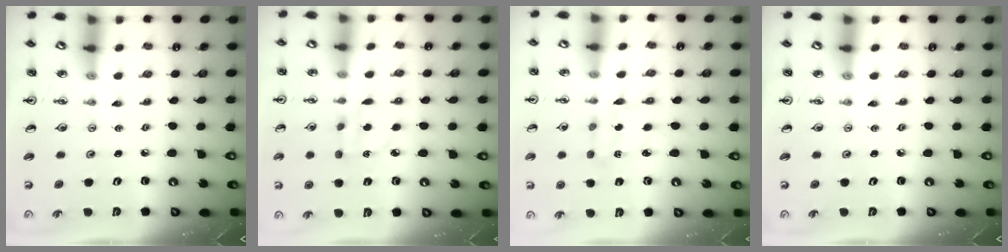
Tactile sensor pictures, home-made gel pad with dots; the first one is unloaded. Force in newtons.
{"total": 4.6, "press": 4.5, "slide": 0.4}
{"total": 2.9, "press": 2.9, "slide": 0.2}
{"total": 0.0}